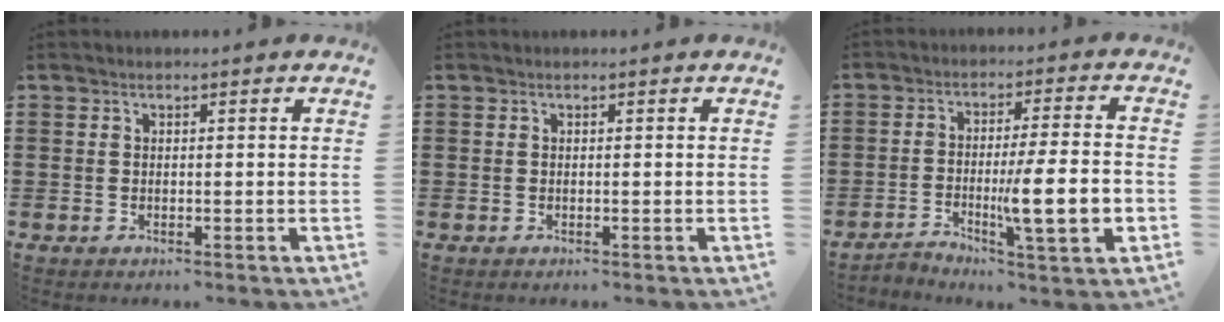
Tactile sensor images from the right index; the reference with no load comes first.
{"total": 0.0}
{"total": 10.1, "force": [-3.0, 1.5, 9.5], "torque": [-0.156, -0.007, -0.052]}